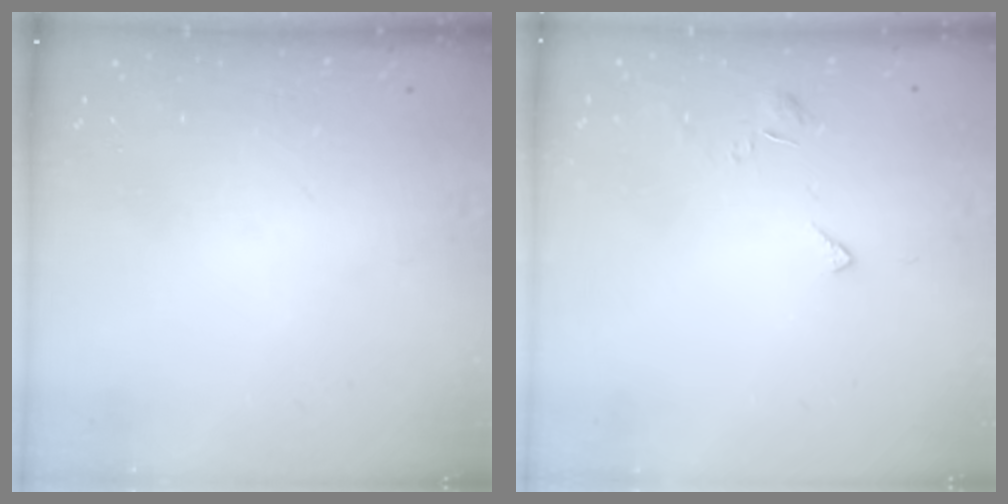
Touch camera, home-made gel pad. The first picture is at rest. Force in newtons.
{"total": 2.7, "press": 2.6, "slide": 0.5}